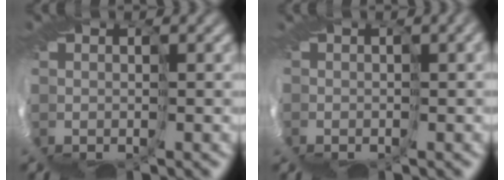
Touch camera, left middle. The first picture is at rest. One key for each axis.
{"total": 2.6, "fx": -1.3, "fy": 1.1, "fz": 1.9, "tx": -0.034, "ty": 0.005, "tz": -0.020}